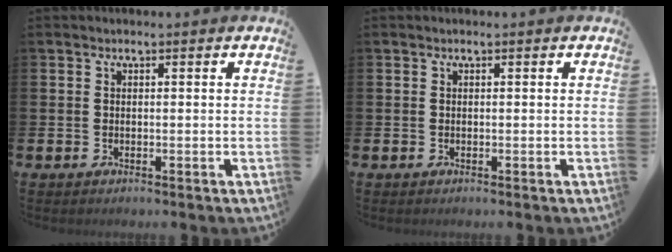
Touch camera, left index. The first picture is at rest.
{"total": 0.0}